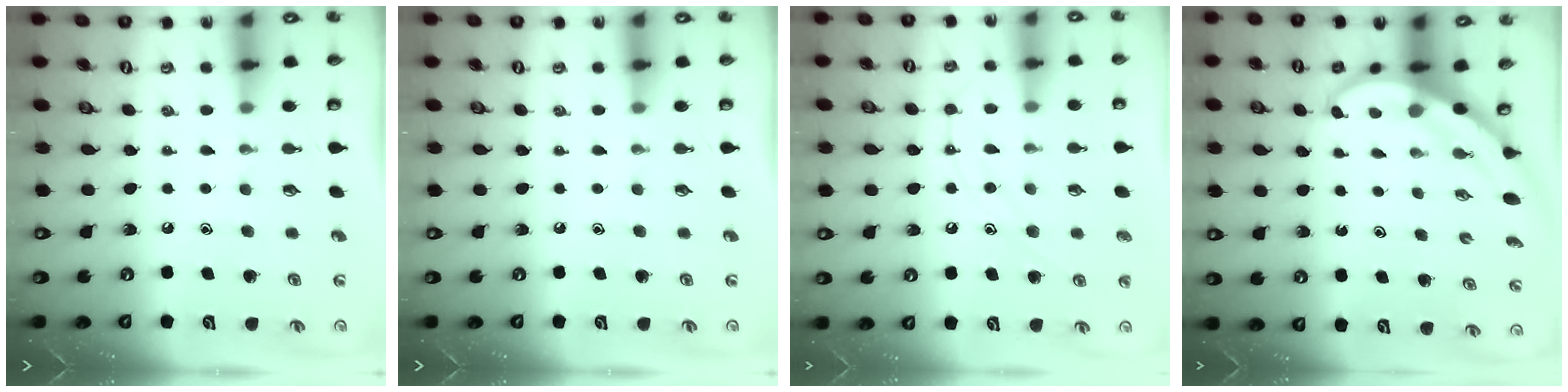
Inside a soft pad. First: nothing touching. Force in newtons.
{"total": 0.0}
{"total": 10.8, "press": 10.7, "slide": 0.9}
{"total": 3.6, "press": 3.6, "slide": 0.2}